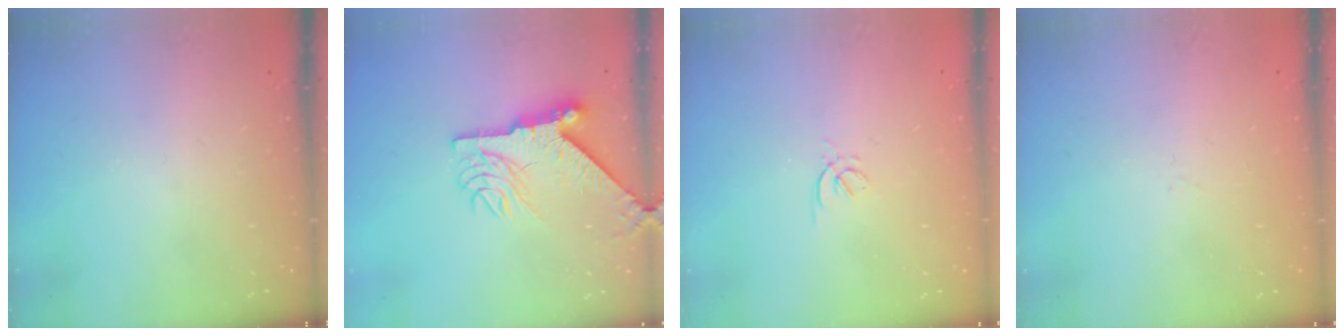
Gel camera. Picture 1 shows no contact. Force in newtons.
{"total": 10.0, "press": 9.8, "slide": 1.6}
{"total": 1.7, "press": 1.6, "slide": 0.5}
{"total": 0.9, "press": 0.9, "slide": 0.2}